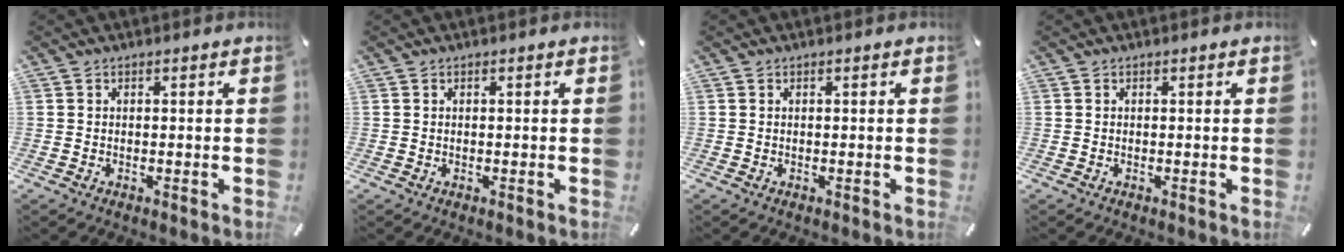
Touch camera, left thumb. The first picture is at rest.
{"total": 0.0}
{"total": 0.0}
{"total": 0.0}